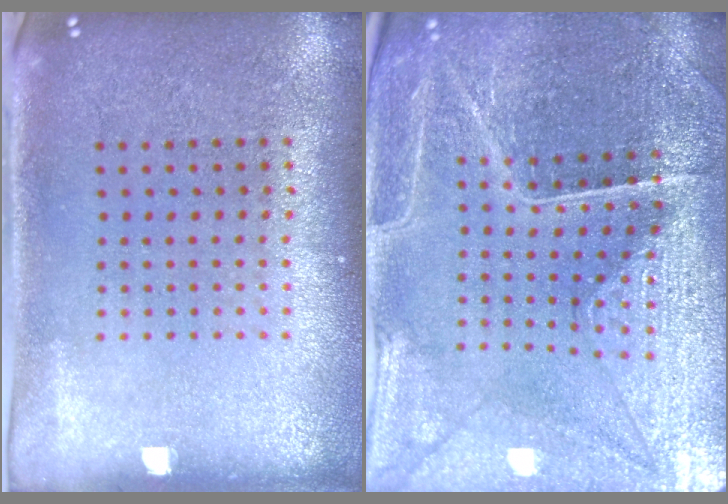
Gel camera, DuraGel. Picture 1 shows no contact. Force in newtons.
{"total": 3.8, "press": 3.8, "slide": 0.5}